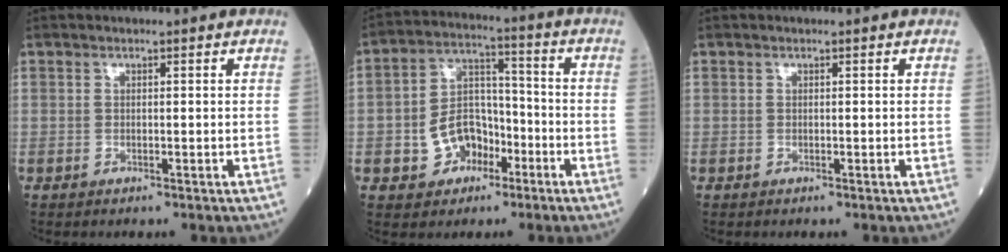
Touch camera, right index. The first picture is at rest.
{"total": 8.7, "force": [-3.5, 6.4, 4.8], "torque": [-0.096, 0.026, -0.055]}
{"total": 0.0}